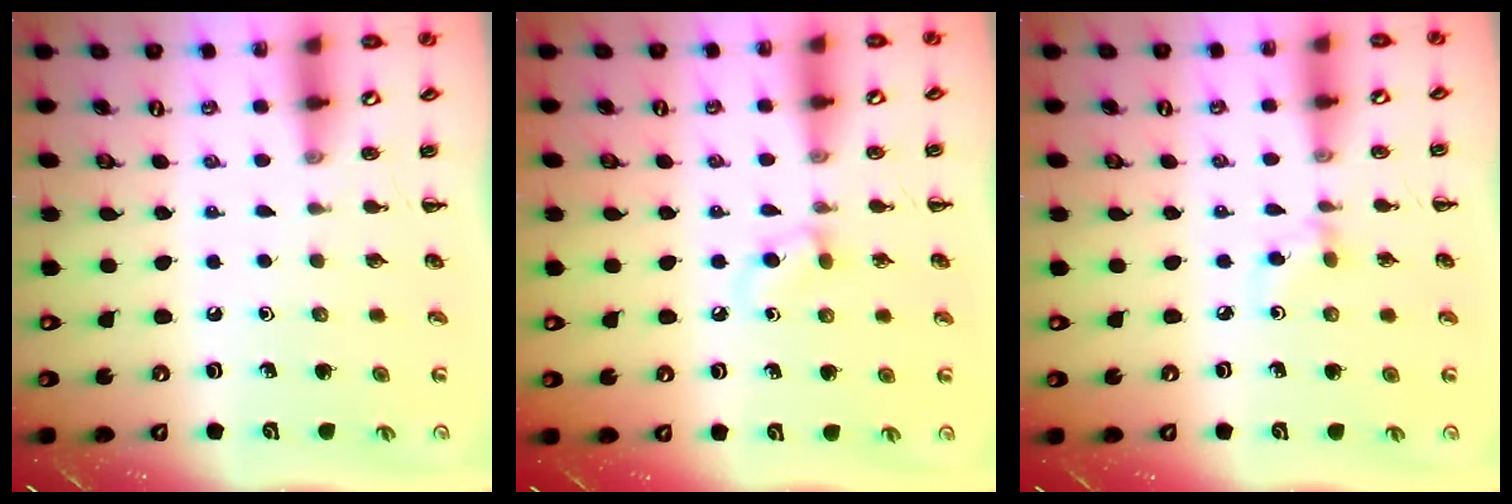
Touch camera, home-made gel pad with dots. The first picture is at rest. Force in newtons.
{"total": 4.3, "press": 3.9, "slide": 1.8}
{"total": 3.7, "press": 3.5, "slide": 1.4}